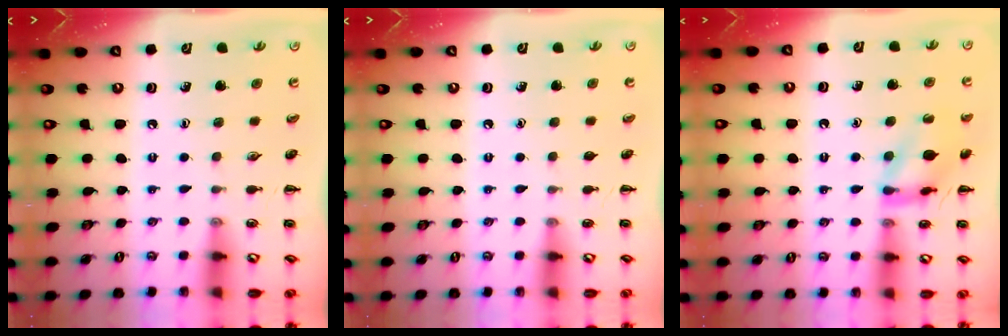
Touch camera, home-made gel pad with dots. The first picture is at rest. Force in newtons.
{"total": 0.6, "press": 0.6, "slide": 0.1}
{"total": 12.8, "press": 12.8, "slide": 0.9}